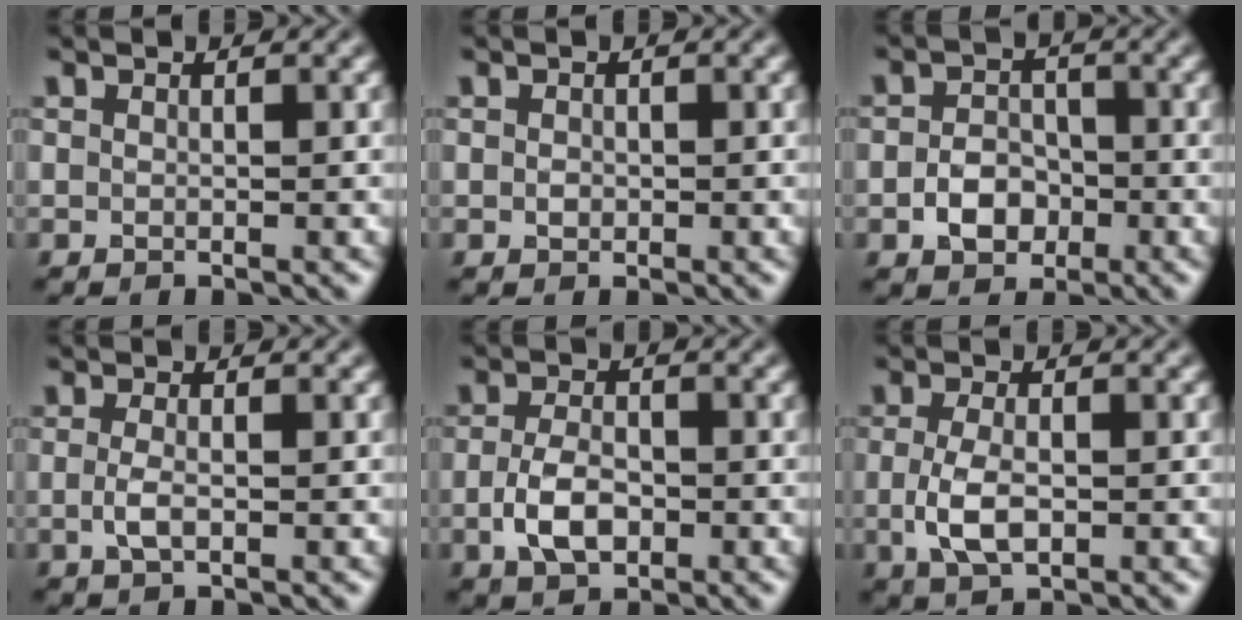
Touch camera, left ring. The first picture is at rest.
{"total": 0.6, "force": [0.0, 0.5, 0.3], "torque": [-0.004, -0.003, -0.001]}
{"total": 3.2, "force": [-1.1, 2.4, 1.8], "torque": [-0.027, 0.002, -0.023]}
{"total": 1.6, "force": [-0.3, 0.6, 1.5], "torque": [-0.035, -0.003, -0.009]}
{"total": 3.8, "force": [-1.0, 2.3, 2.8], "torque": [-0.064, -0.004, -0.021]}
{"total": 3.6, "force": [-0.5, 1.8, 3.0], "torque": [-0.070, -0.007, -0.010]}